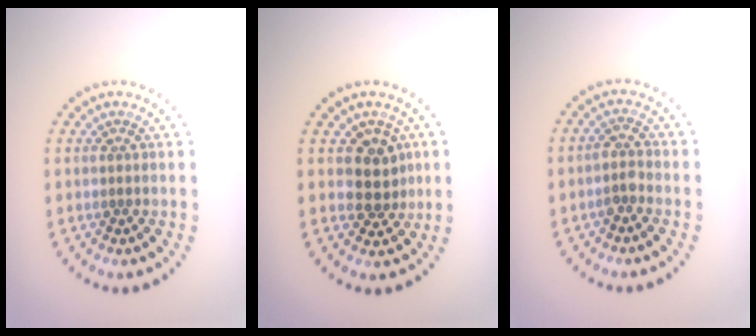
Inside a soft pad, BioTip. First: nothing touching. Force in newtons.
{"total": 2.8, "press": 2.5, "slide": 1.3}
{"total": 1.5, "press": 1.2, "slide": 0.9}